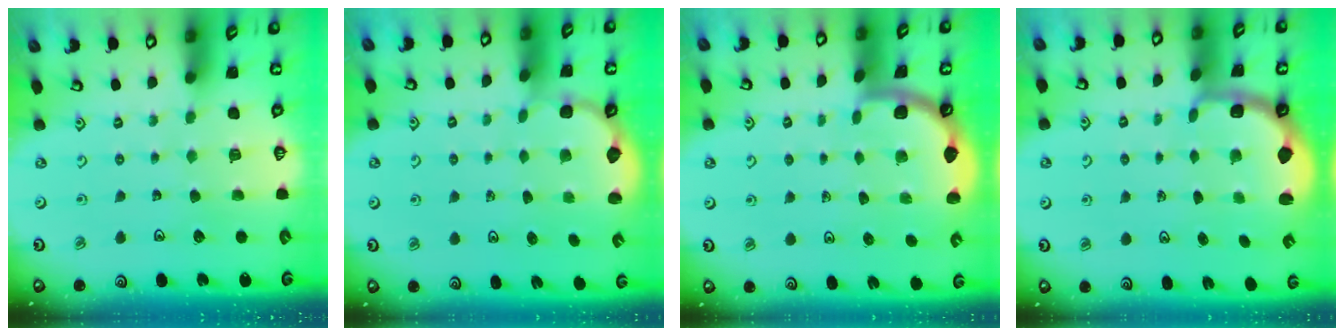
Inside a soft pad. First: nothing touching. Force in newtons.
{"total": 2.1, "press": 1.4, "slide": 1.5}
{"total": 1.7, "press": 1.6, "slide": 0.1}
{"total": 2.1, "press": 1.4, "slide": 1.6}